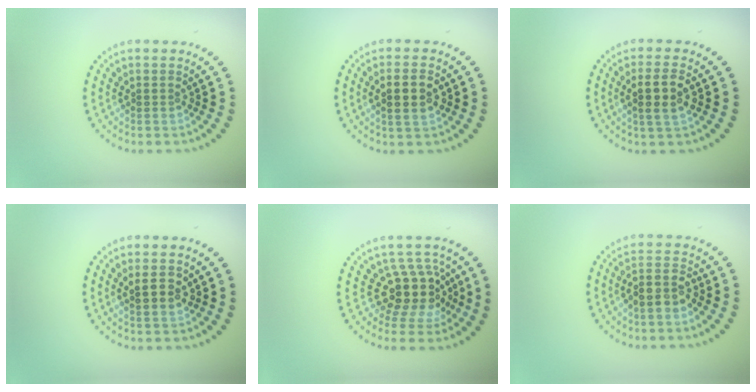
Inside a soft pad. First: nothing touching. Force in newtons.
{"total": 2.9, "press": 2.8, "slide": 0.6}
{"total": 2.8, "press": 2.7, "slide": 0.9}
{"total": 1.8, "press": 1.7, "slide": 0.5}
{"total": 4.3, "press": 3.4, "slide": 2.6}
{"total": 2.4, "press": 2.1, "slide": 1.2}